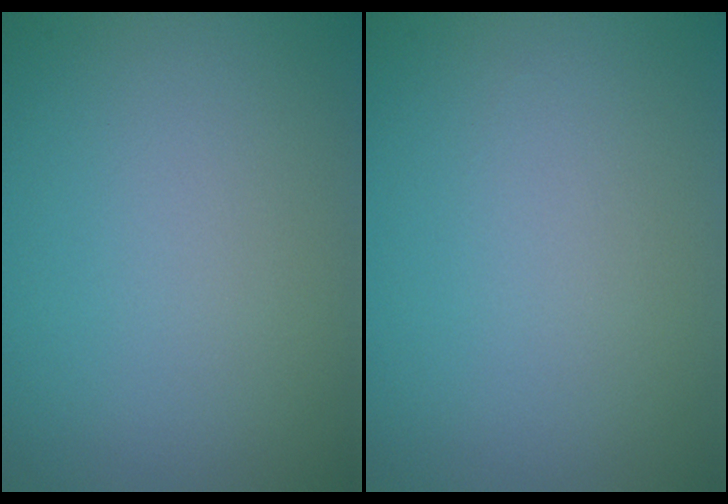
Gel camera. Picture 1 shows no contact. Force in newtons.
{"total": 0.0}